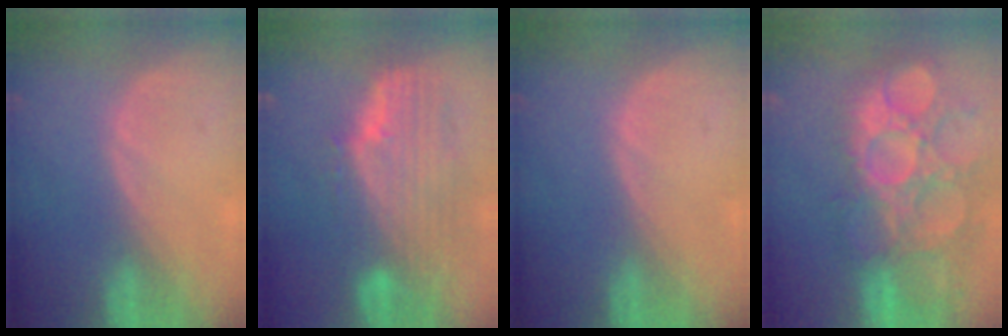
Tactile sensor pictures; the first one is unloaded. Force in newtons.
{"total": 11.0, "press": 9.4, "slide": 5.6}
{"total": 0.0}
{"total": 15.0, "press": 12.6, "slide": 8.2}